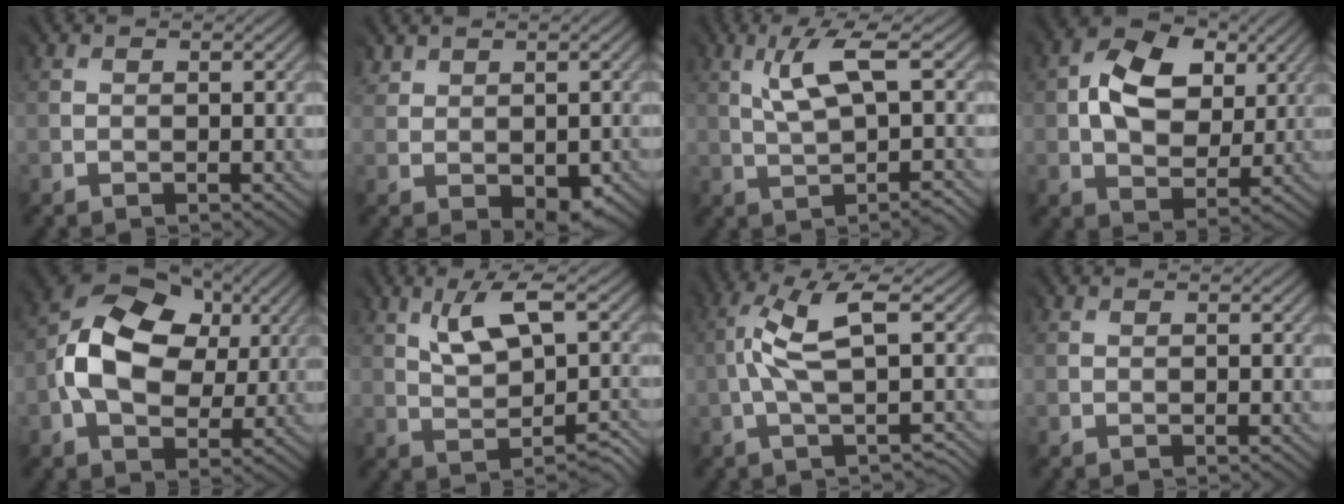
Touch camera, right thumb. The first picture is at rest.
{"total": 4.1, "force": [-0.5, 3.1, 2.6], "torque": [-0.053, -0.011, 0.000]}
{"total": 4.5, "force": [1.5, 0.5, 4.2], "torque": [-0.073, 0.010, 0.030]}
{"total": 9.0, "force": [2.9, 6.5, 5.6], "torque": [-0.113, 0.011, 0.046]}
{"total": 12.5, "force": [2.0, 9.1, 8.2], "torque": [-0.169, 0.012, 0.034]}
{"total": 4.7, "force": [2.0, 1.5, 4.0], "torque": [-0.061, 0.012, 0.035]}
{"total": 5.7, "force": [0.4, 1.2, 5.6], "torque": [-0.114, 0.025, 0.003]}
{"total": 0.0}